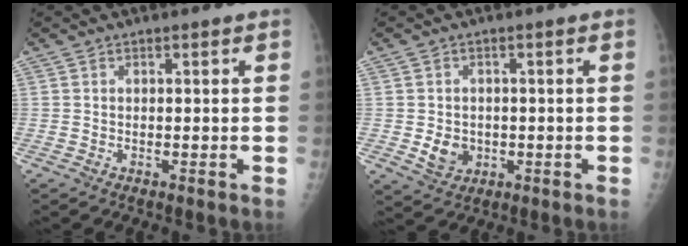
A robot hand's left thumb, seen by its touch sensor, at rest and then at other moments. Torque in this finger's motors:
{"motor_torque": [-0.05, 0.04, 0.11, 0.03, 0.00]}